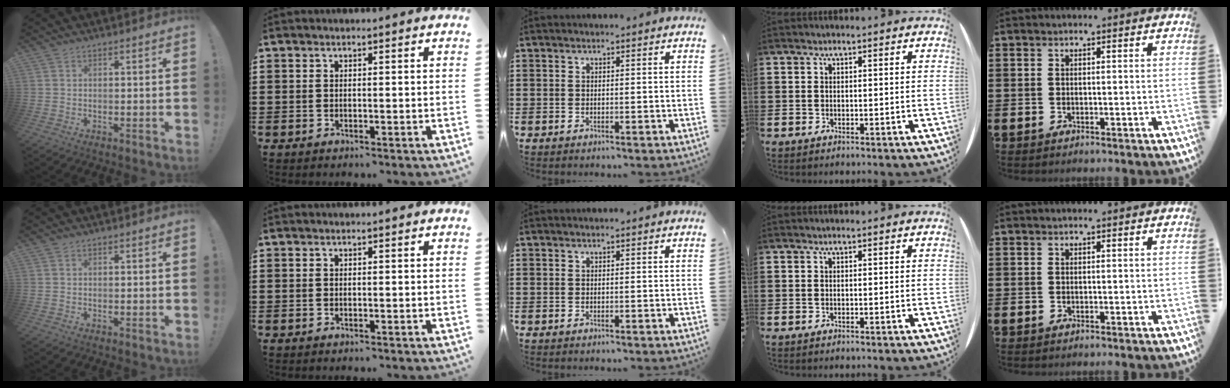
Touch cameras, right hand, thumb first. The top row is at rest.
{}